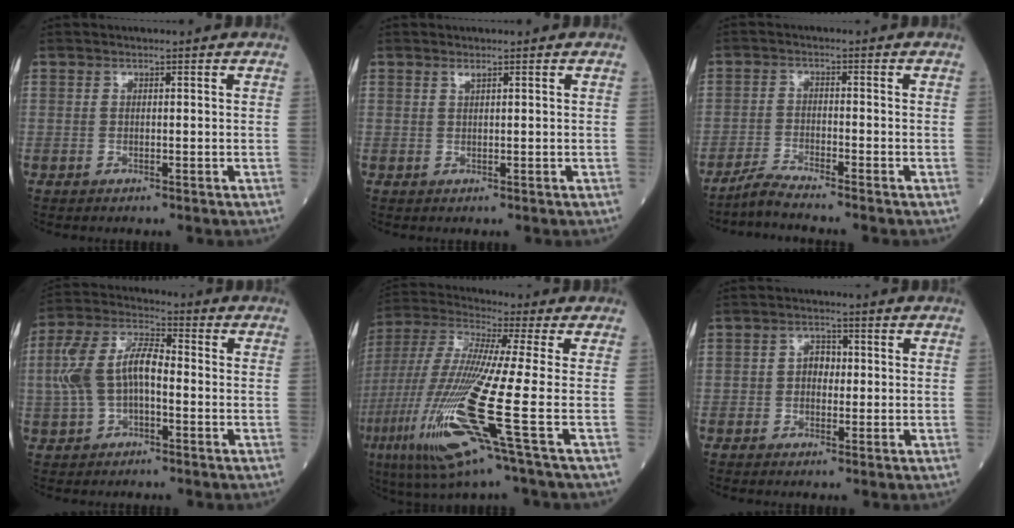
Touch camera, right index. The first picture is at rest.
{"total": 0.6, "force": [0.5, -0.1, 0.3], "torque": [-0.010, -0.003, 0.011]}
{"total": 3.9, "force": [-3.6, -1.0, 1.0], "torque": [-0.026, -0.017, -0.075]}
{"total": 9.7, "force": [-0.7, 4.5, 8.6], "torque": [-0.198, 0.029, -0.014]}
{"total": 19.2, "force": [-6.5, -0.3, 18.0], "torque": [-0.417, -0.041, -0.136]}
{"total": 2.9, "force": [0.0, 2.2, 2.0], "torque": [-0.032, 0.013, 0.000]}